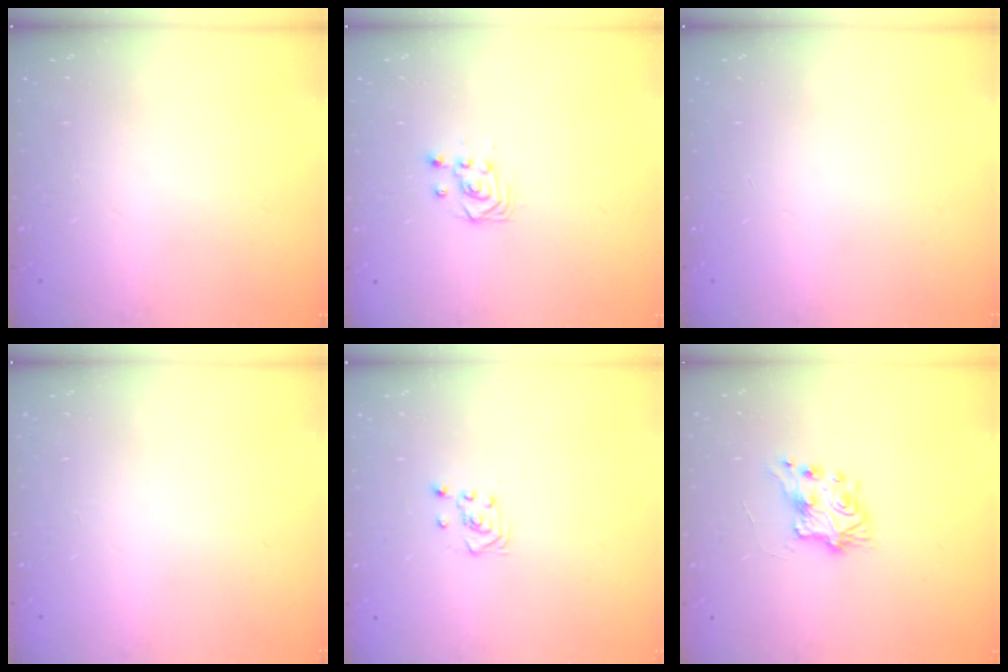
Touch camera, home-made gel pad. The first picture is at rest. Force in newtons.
{"total": 3.3, "press": 3.3, "slide": 0.1}
{"total": 0.0}
{"total": 0.0}
{"total": 3.1, "press": 3.0, "slide": 0.8}
{"total": 7.8, "press": 7.8, "slide": 0.3}